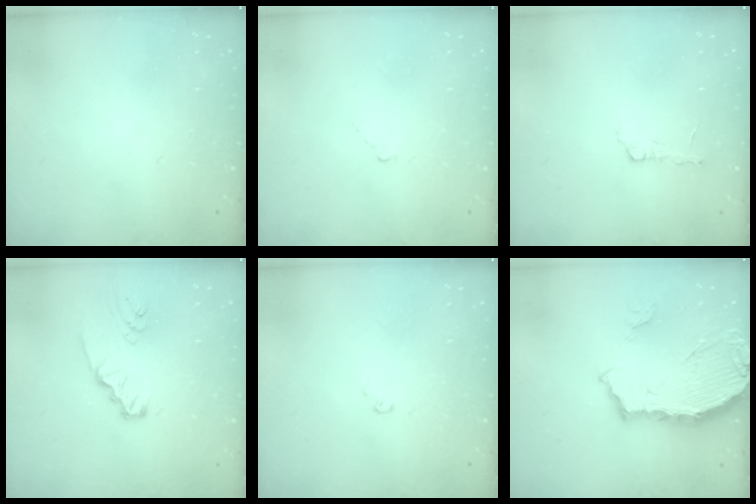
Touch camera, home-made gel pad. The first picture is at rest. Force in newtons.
{"total": 2.8, "press": 2.8, "slide": 0.4}
{"total": 3.3, "press": 3.3, "slide": 0.3}
{"total": 4.0, "press": 3.9, "slide": 0.3}
{"total": 3.0, "press": 3.0, "slide": 0.2}
{"total": 8.4, "press": 8.4, "slide": 0.9}